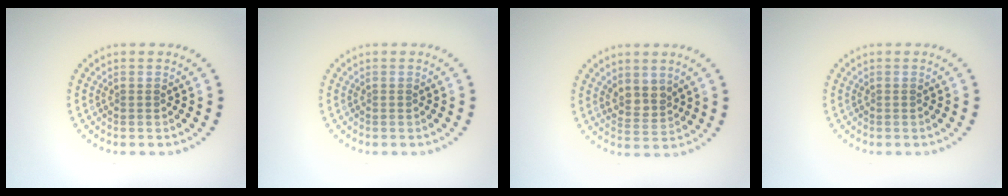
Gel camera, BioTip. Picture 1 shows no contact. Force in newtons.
{"total": 0.0}
{"total": 2.1, "press": 1.8, "slide": 1.1}
{"total": 0.0}